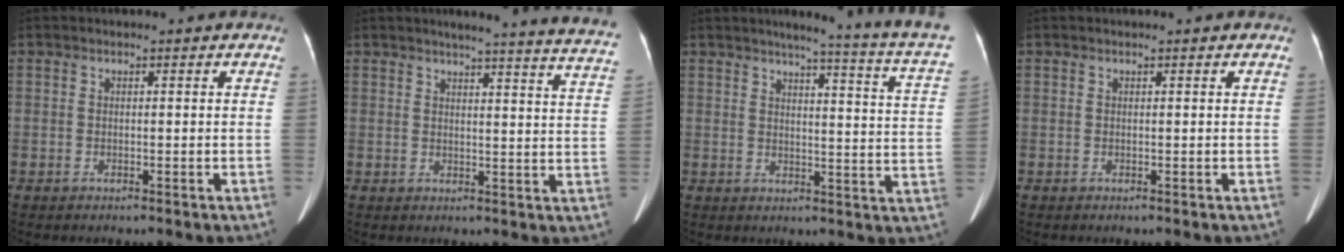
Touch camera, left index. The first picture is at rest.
{"total": 19.1, "force": [17.8, -0.7, 6.9], "torque": [-0.089, -0.085, 0.188]}
{"total": 16.9, "force": [14.6, -1.8, 8.3], "torque": [-0.116, -0.075, 0.153]}
{"total": 0.0}